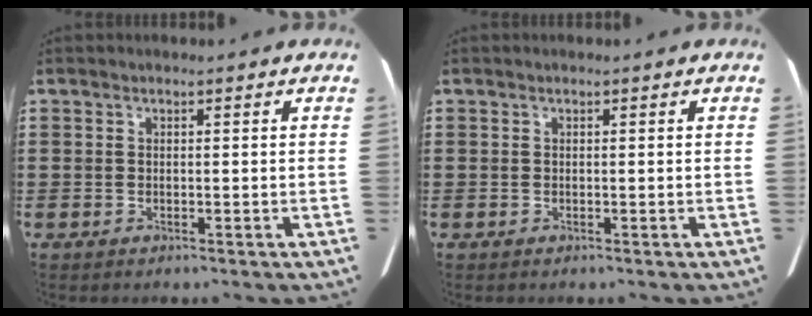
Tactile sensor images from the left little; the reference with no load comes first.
{"total": 0.0}